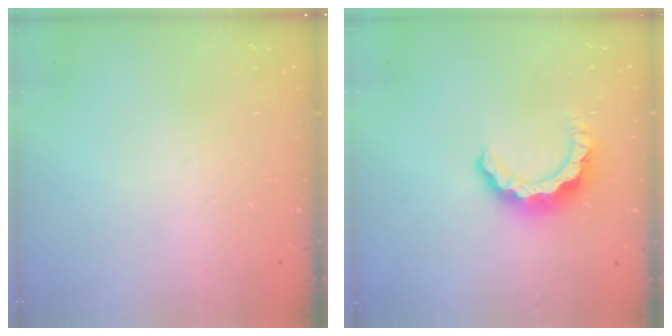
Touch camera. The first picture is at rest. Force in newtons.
{"total": 8.3, "press": 8.3, "slide": 0.9}